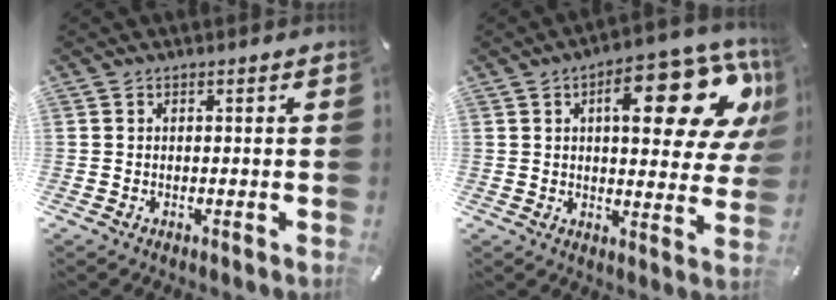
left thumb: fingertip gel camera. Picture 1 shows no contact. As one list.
[{"total": 20.3, "force": [8.3, 8.8, 16.3], "torque": [-0.204, -0.046, 0.124]}]